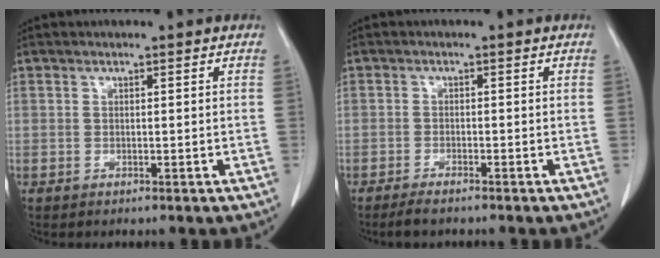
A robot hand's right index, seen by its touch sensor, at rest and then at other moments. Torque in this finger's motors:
{"motor_torque": [0.16, -0.12, 0.08, 0.01]}